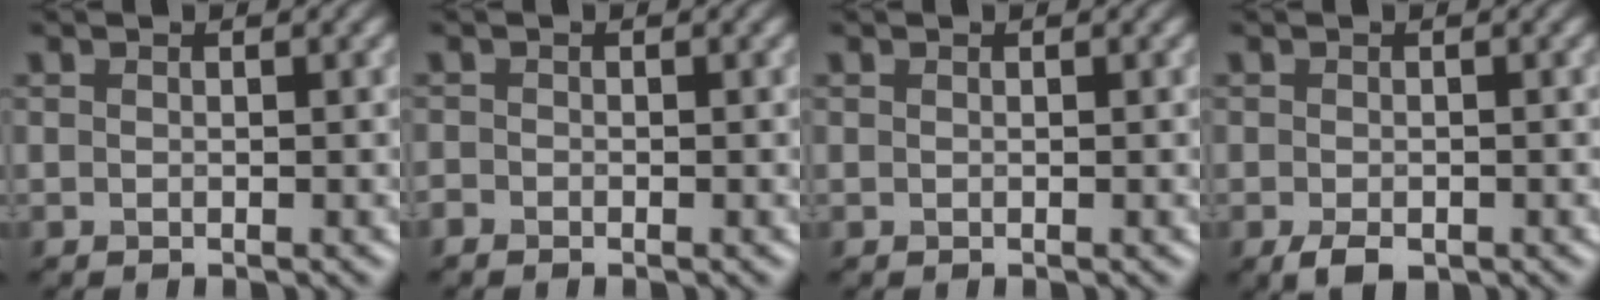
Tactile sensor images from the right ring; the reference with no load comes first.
{"total": 0.6, "force": [-0.5, 0.3, 0.1], "torque": [0.002, -0.004, -0.012]}
{"total": 0.0}
{"total": 2.0, "force": [-1.1, 1.0, 1.3], "torque": [-0.025, -0.006, -0.018]}